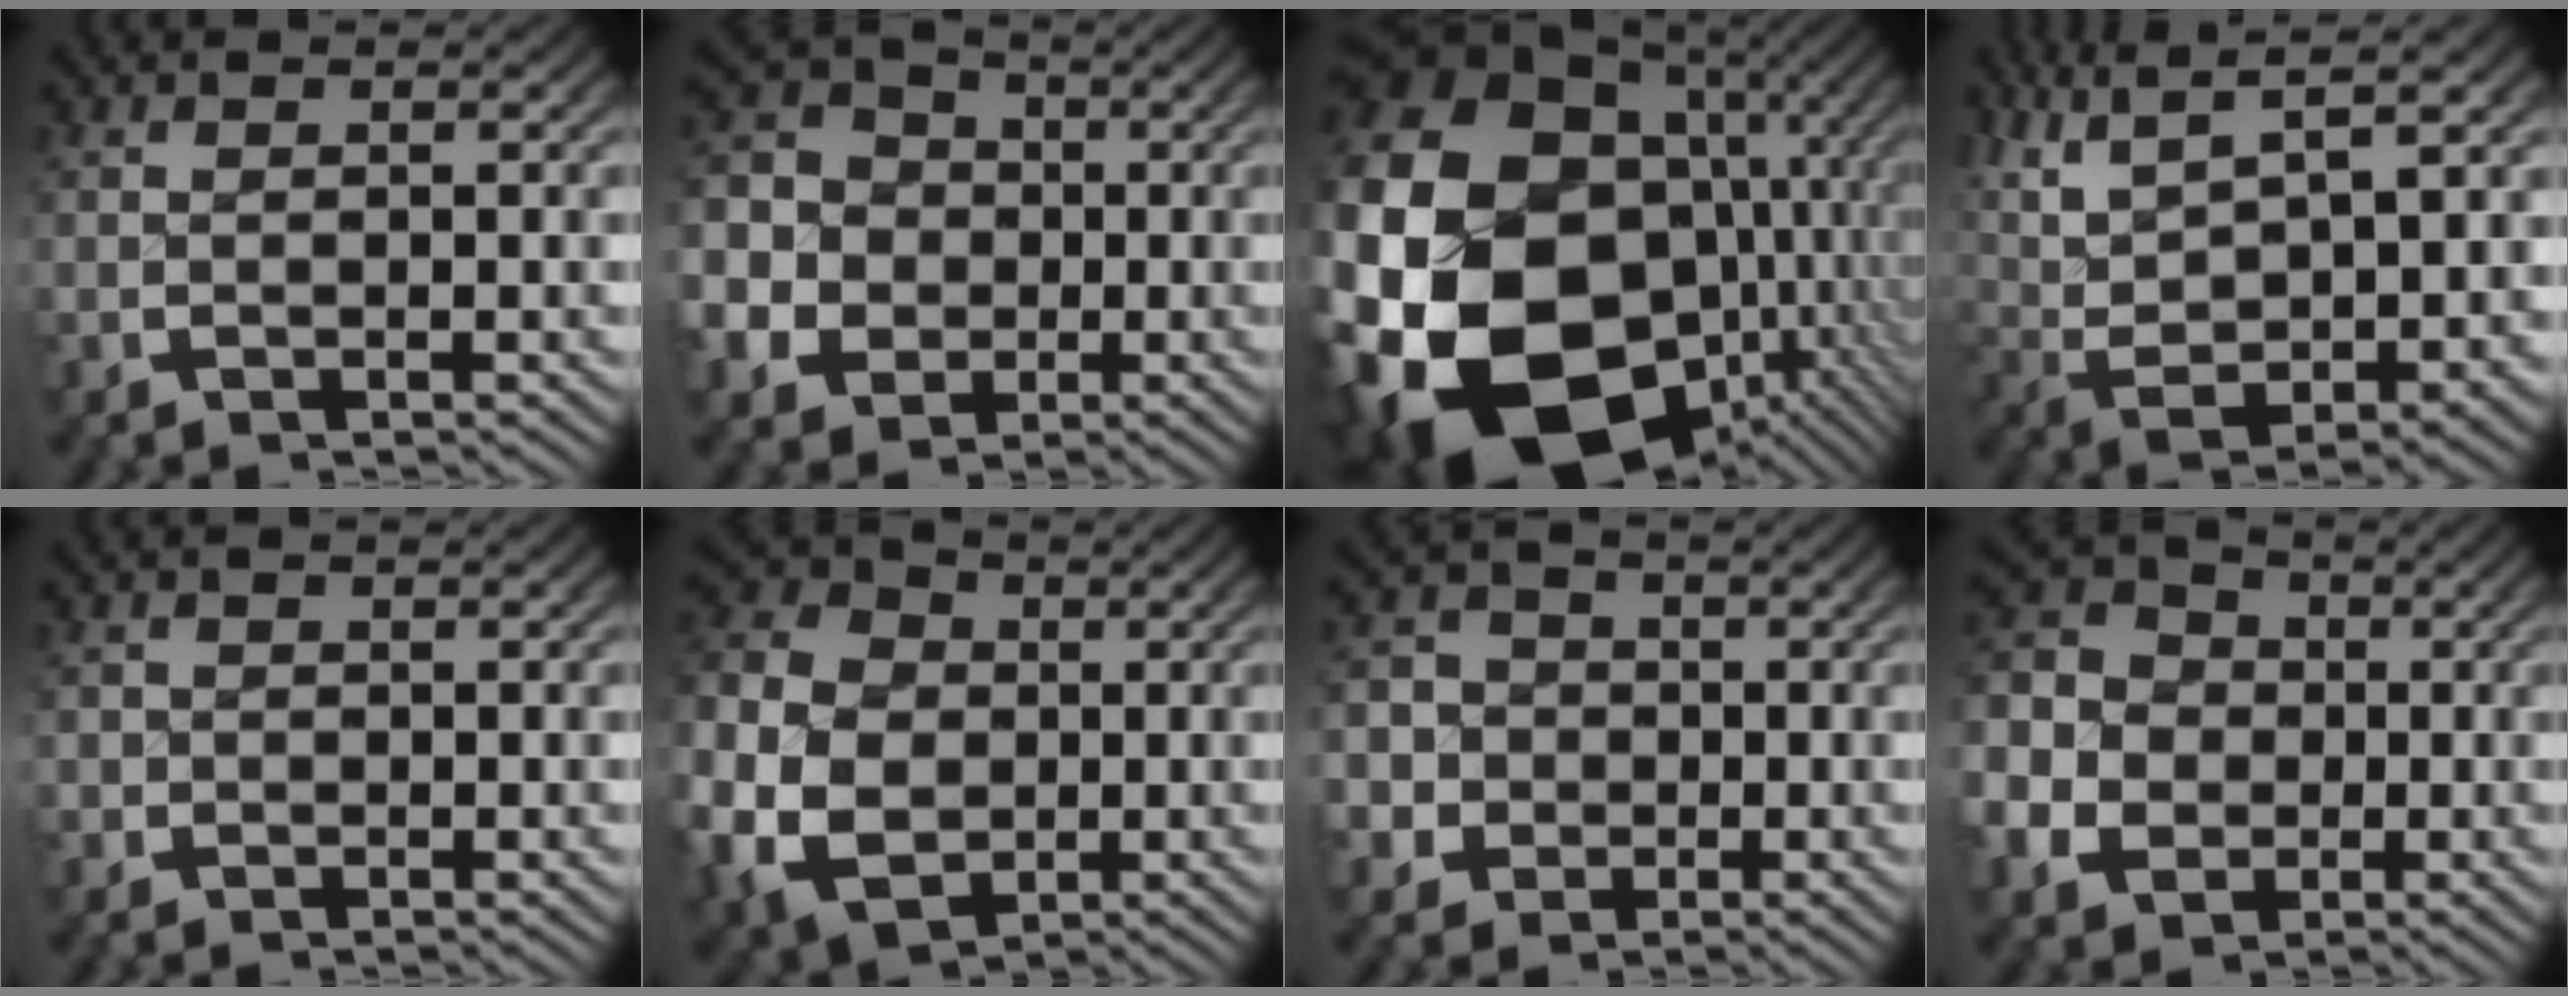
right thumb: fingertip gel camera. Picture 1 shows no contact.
{"total": 13.6, "force": [0.3, 11.7, 6.8], "torque": [-0.159, -0.033, 0.004]}
{"total": 30.2, "force": [-5.3, 22.0, 19.9], "torque": [-0.401, -0.097, -0.047]}
{"total": 12.4, "force": [2.0, 8.3, 9.0], "torque": [-0.204, -0.035, 0.050]}
{"total": 0.7, "force": [-0.2, 0.7, -0.1], "torque": [0.006, -0.001, -0.008]}
{"total": 13.9, "force": [-0.6, 10.8, 8.6], "torque": [-0.194, -0.035, 0.003]}
{"total": 9.6, "force": [-1.7, 8.8, 3.4], "torque": [-0.084, -0.029, -0.030]}
{"total": 12.0, "force": [0.9, 10.0, 6.6], "torque": [-0.146, -0.016, 0.012]}